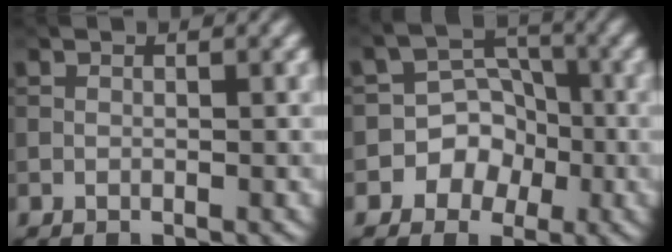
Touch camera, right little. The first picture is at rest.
{"total": 5.7, "force": [-2.6, 5.0, 1.1], "torque": [0.021, 0.012, -0.066]}